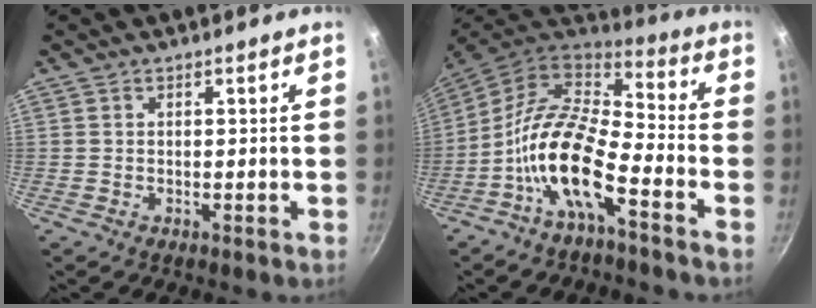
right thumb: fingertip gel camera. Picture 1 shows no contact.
{"total": 15.9, "force": [-6.6, 6.2, 13.1], "torque": [-0.240, 0.059, -0.143]}